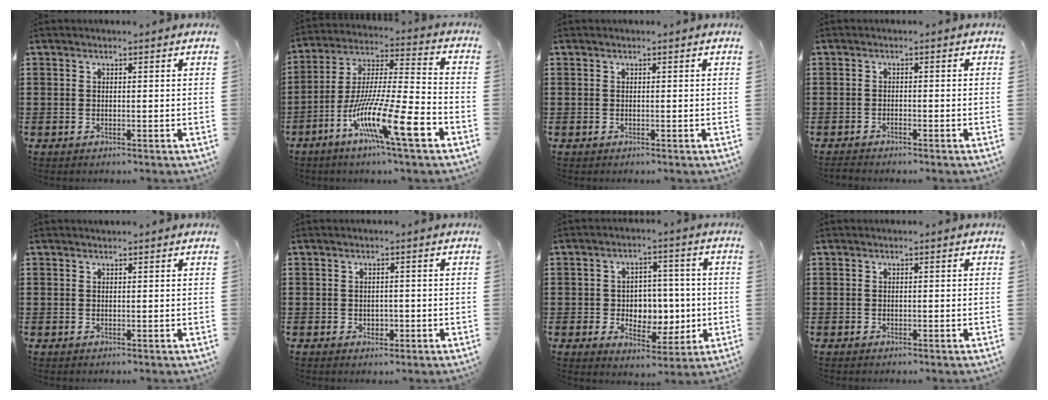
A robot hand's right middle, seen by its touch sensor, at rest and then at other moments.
{"total": 15.1, "force": [-8.5, 1.5, 12.4], "torque": [-0.243, -0.009, -0.158]}
{"total": 0.0}
{"total": 1.0, "force": [-0.9, 0.0, 0.3], "torque": [-0.007, -0.002, -0.018]}
{"total": 0.0}
{"total": 1.1, "force": [-0.3, 0.9, 0.6], "torque": [-0.005, 0.000, -0.010]}
{"total": 5.5, "force": [0.0, 5.0, 2.2], "torque": [-0.040, -0.002, -0.005]}
{"total": 0.0}